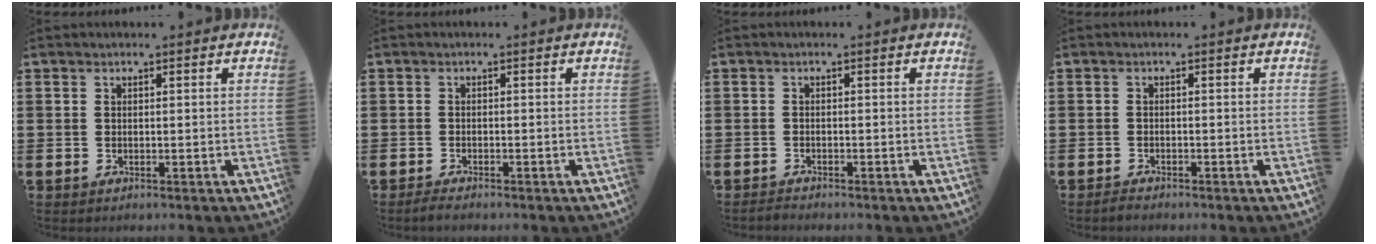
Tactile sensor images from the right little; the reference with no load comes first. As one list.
[{"total": 1.1, "force": [-0.9, 0.1, 0.6], "torque": [-0.012, -0.002, -0.018]}, {"total": 0.7, "force": [-0.7, 0.1, 0.1], "torque": [-0.005, -0.003, -0.015]}, {"total": 0.8, "force": [-0.7, 0.2, 0.2], "torque": [-0.006, -0.002, -0.015]}]